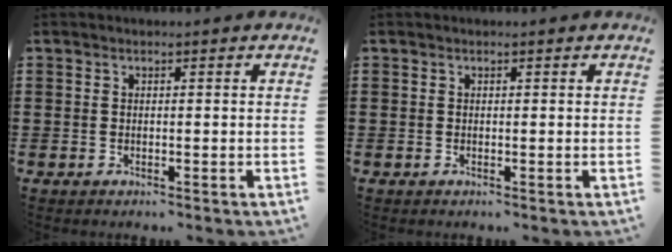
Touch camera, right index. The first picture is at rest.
{"total": 0.0}